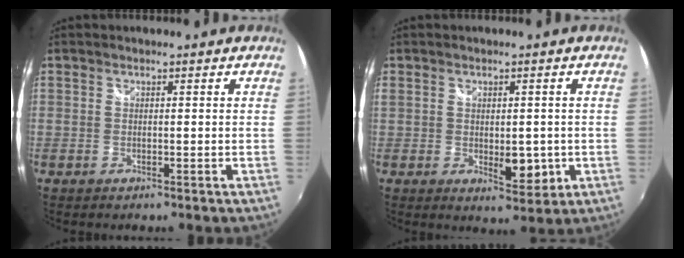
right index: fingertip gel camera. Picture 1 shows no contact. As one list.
[{"total": 6.4, "force": [-0.7, 3.5, 5.2], "torque": [-0.085, -0.014, -0.003]}]